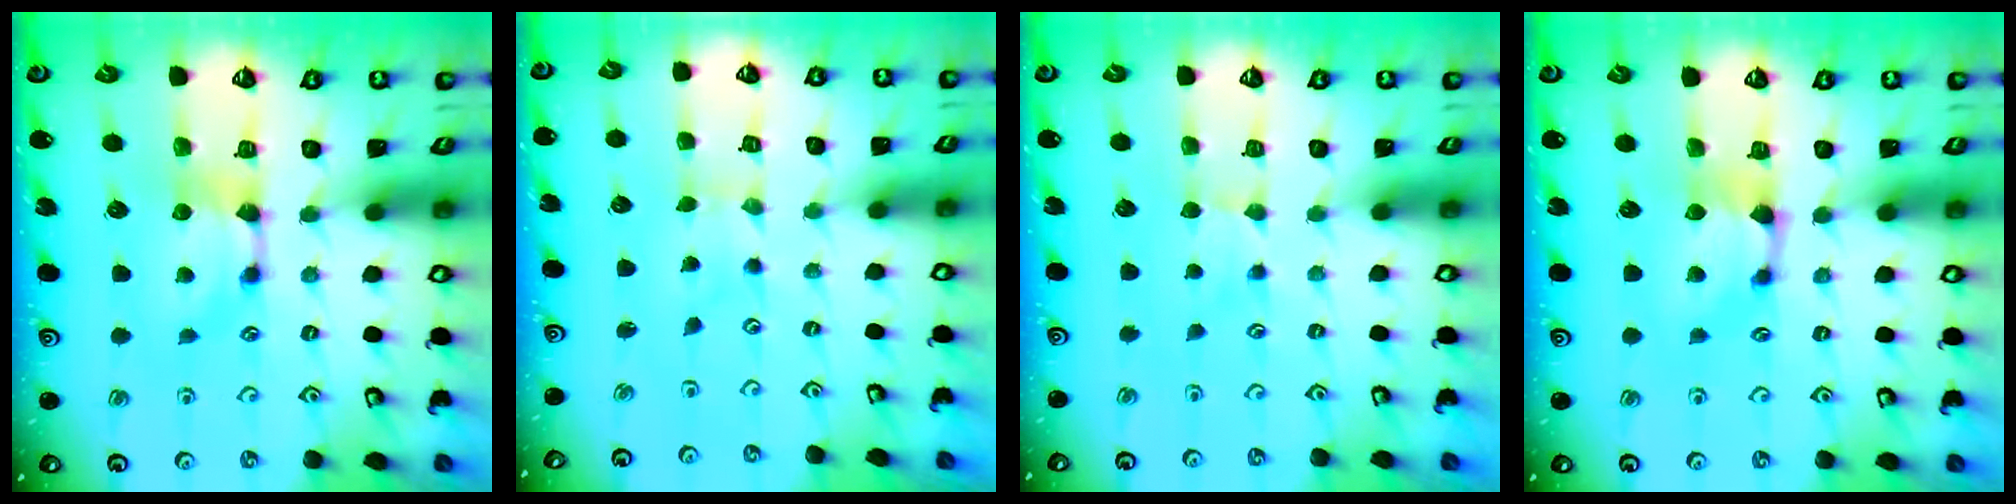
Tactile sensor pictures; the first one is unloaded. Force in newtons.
{"total": 4.7, "press": 4.7, "slide": 0.8}
{"total": 2.3, "press": 2.2, "slide": 0.5}
{"total": 0.8, "press": 0.4, "slide": 0.7}